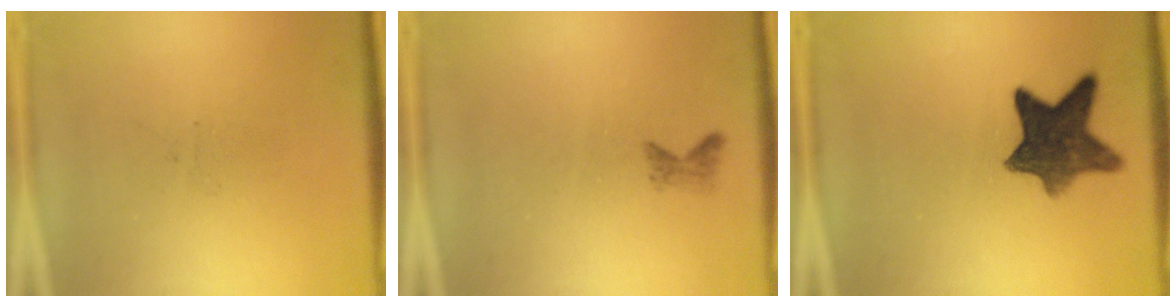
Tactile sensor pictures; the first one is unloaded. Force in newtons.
{"total": 0.9}
{"total": 9.9}